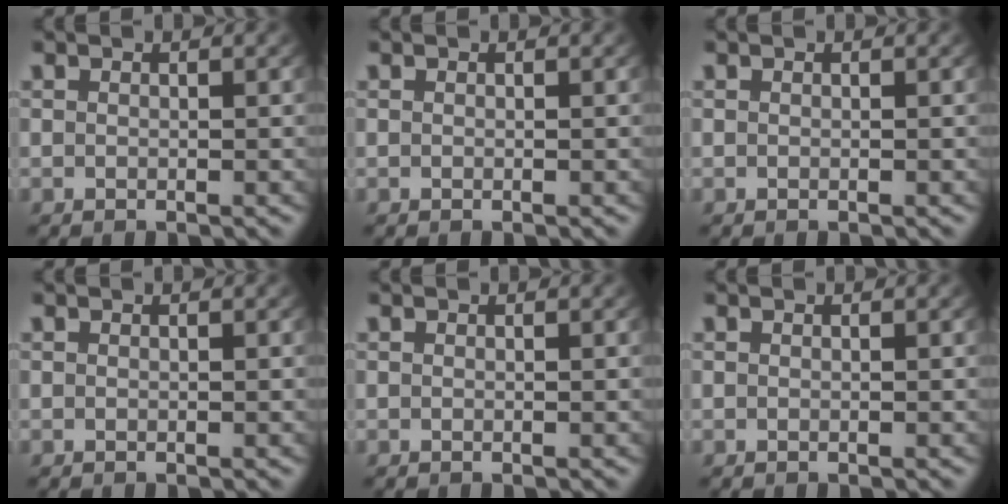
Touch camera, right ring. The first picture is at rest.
{"total": 0.0}
{"total": 0.0}
{"total": 0.0}
{"total": 0.0}
{"total": 0.0}